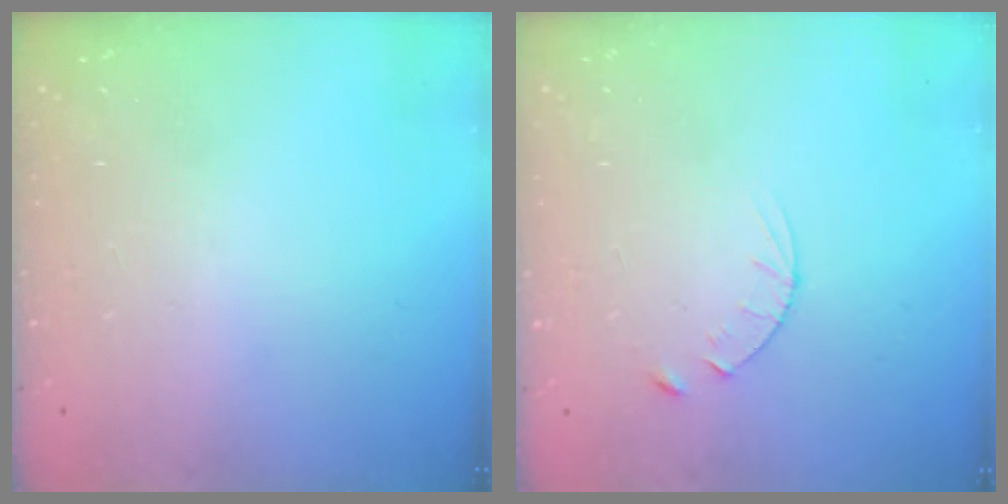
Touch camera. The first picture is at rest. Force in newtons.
{"total": 3.5, "press": 3.5, "slide": 0.4}